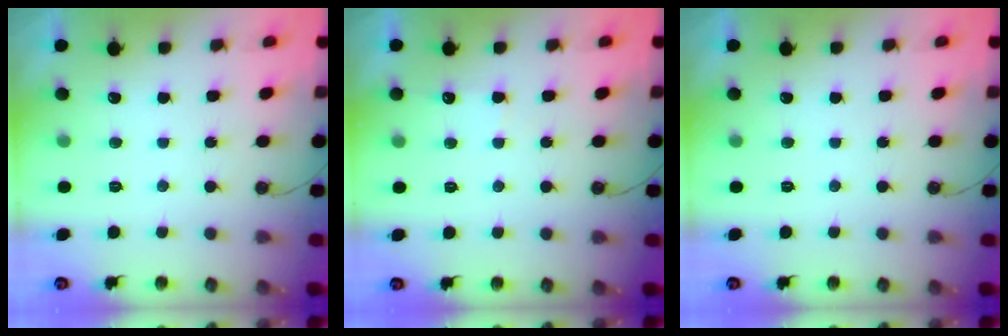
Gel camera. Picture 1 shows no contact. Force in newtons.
{"total": 5.3, "press": 5.3, "slide": 0.7}
{"total": 0.0}